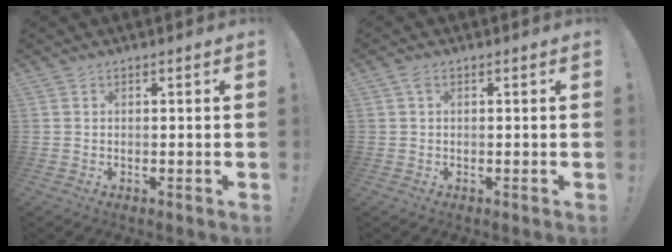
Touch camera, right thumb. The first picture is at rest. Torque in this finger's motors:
{"motor_torque": [0.44, 0.10, 0.51, -0.37, -0.03]}